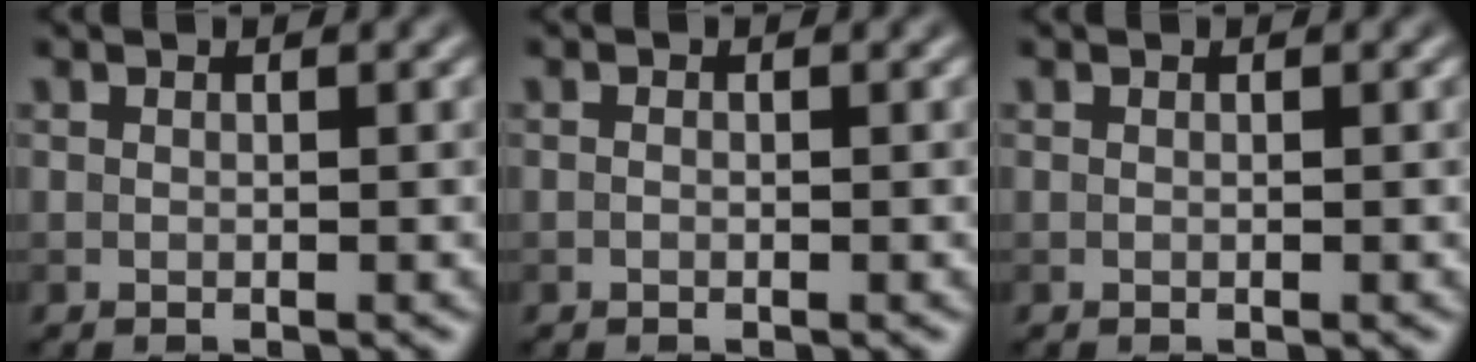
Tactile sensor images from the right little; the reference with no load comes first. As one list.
[{"total": 0.0}, {"total": 0.0}]